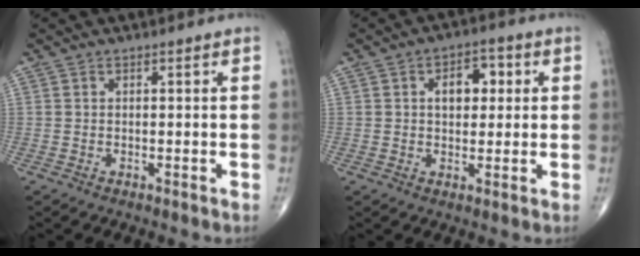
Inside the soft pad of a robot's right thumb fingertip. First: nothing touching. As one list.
[{"total": 6.5, "force": [1.4, 4.2, 4.8], "torque": [-0.047, 0.009, 0.017]}]